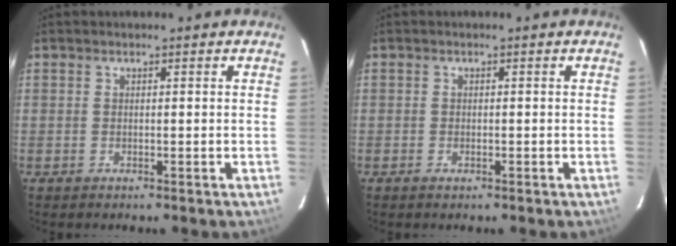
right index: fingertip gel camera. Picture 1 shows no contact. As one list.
[{"total": 0.9, "force": [-0.6, 0.5, 0.4], "torque": [-0.007, -0.002, -0.012]}]